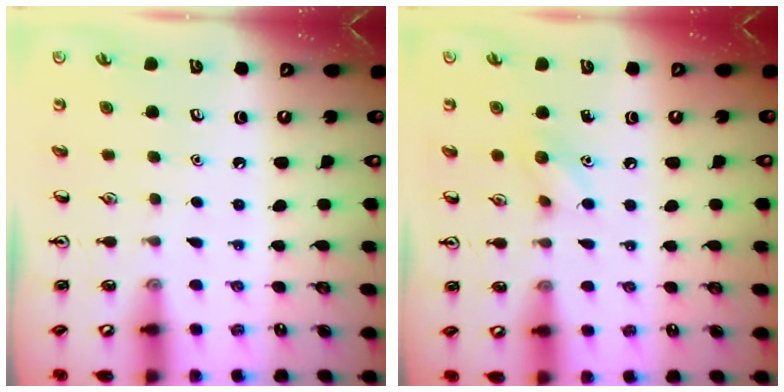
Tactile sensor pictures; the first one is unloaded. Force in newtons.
{"total": 5.5, "press": 5.3, "slide": 1.2}